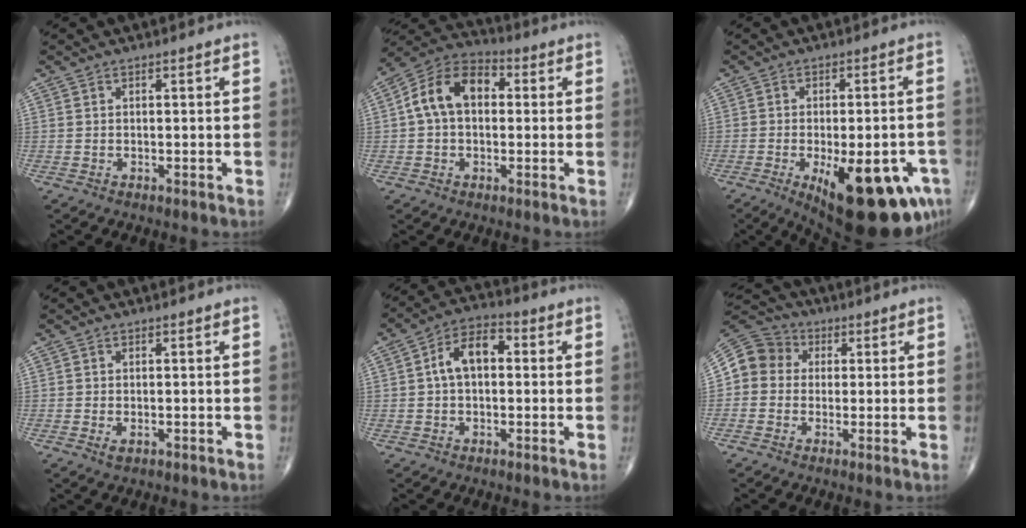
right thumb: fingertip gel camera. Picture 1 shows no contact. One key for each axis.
{"total": 11.7, "fx": 1.4, "fy": 7.8, "fz": 8.6, "tx": -0.145, "ty": 0.035, "tz": 0.011}
{"total": 21.0, "fx": -8.7, "fy": 8.0, "fz": 17.4, "tx": -0.183, "ty": 0.001, "tz": -0.102}
{"total": 1.5, "fx": -0.5, "fy": 0.8, "fz": 1.1, "tx": -0.023, "ty": -0.004, "tz": -0.007}
{"total": 8.2, "fx": 0.8, "fy": 5.0, "fz": 6.5, "tx": -0.106, "ty": 0.029, "tz": 0.004}
{"total": 8.4, "fx": 0.6, "fy": 7.7, "fz": 3.4, "tx": -0.045, "ty": 0.025, "tz": -0.002}